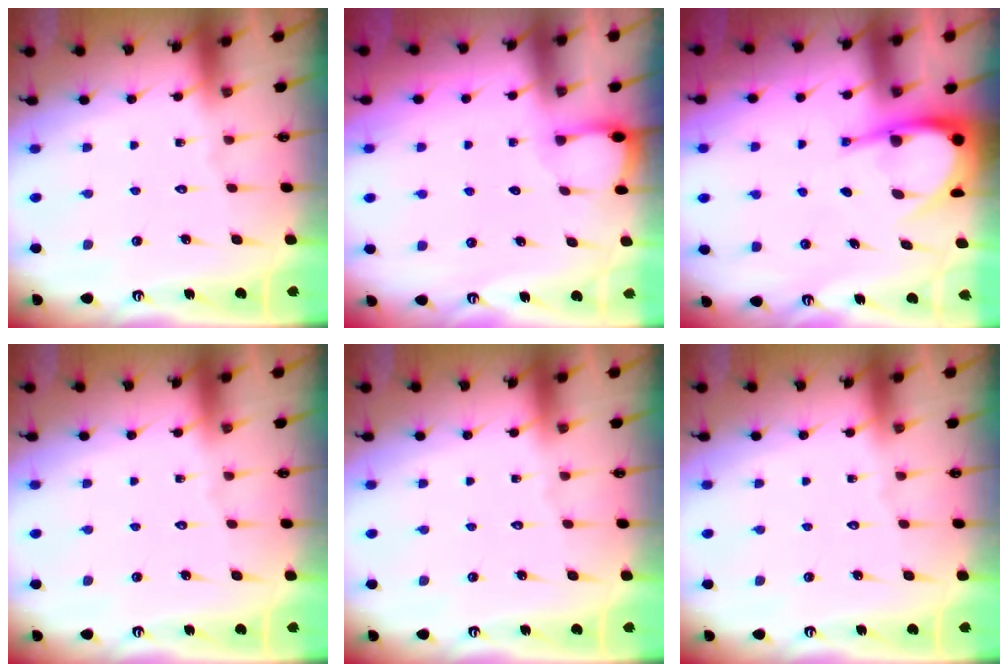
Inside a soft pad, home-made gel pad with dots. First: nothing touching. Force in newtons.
{"total": 2.0, "press": 1.9, "slide": 0.3}
{"total": 7.5, "press": 7.5, "slide": 0.9}
{"total": 0.0}
{"total": 0.0}
{"total": 0.0}